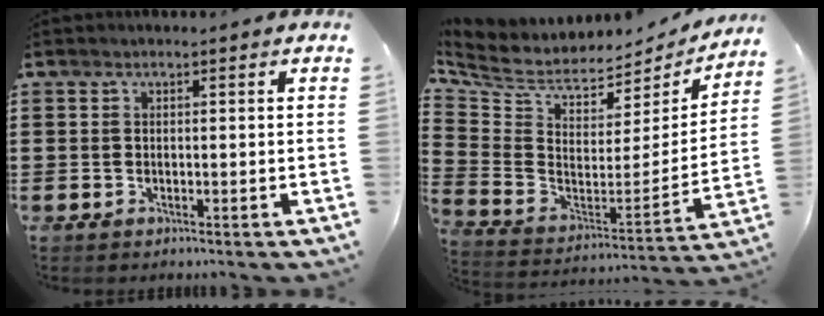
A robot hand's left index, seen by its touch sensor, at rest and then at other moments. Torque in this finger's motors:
{"motor_torque": [2.14, 0.00, 0.40, 0.16]}